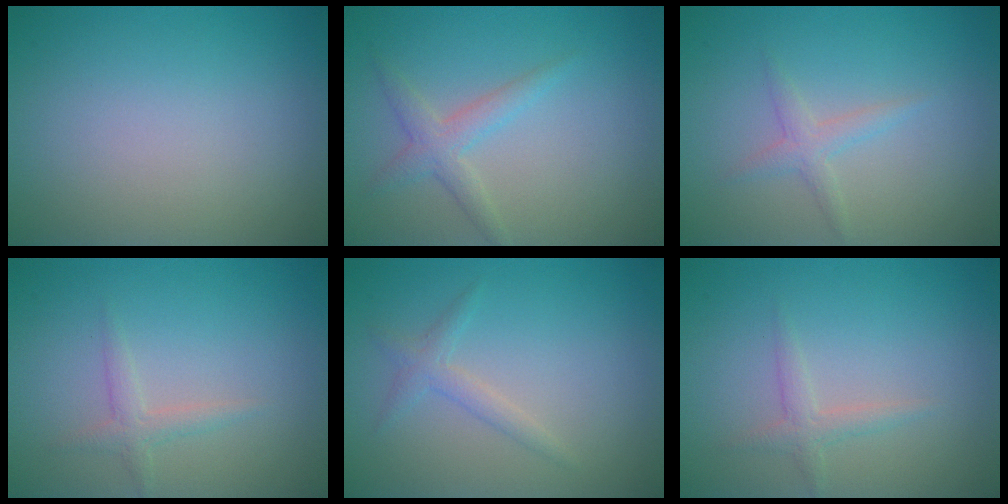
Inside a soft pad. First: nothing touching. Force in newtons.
{"total": 2.3, "press": 2.2, "slide": 0.1}
{"total": 1.6, "press": 1.6, "slide": 0.1}
{"total": 1.5, "press": 1.5, "slide": 0.0}
{"total": 1.5, "press": 1.5, "slide": 0.1}
{"total": 1.5, "press": 1.5, "slide": 0.0}